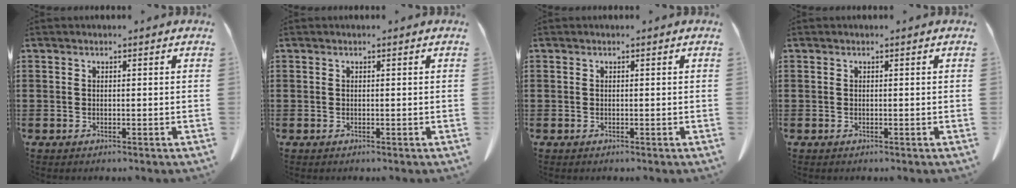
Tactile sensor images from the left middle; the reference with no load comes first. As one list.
[{"total": 0.0}, {"total": 0.0}, {"total": 0.0}]